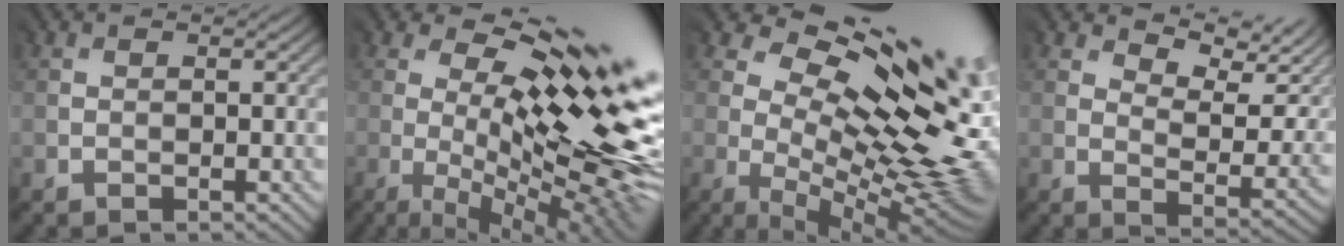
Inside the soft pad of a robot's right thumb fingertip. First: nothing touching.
{"total": 16.7, "force": [2.0, 4.4, 16.0], "torque": [-0.243, 0.005, 0.036]}
{"total": 17.0, "force": [4.7, 7.4, 14.5], "torque": [-0.224, 0.002, 0.102]}
{"total": 6.5, "force": [5.3, 1.5, 3.5], "torque": [-0.069, 0.002, 0.090]}